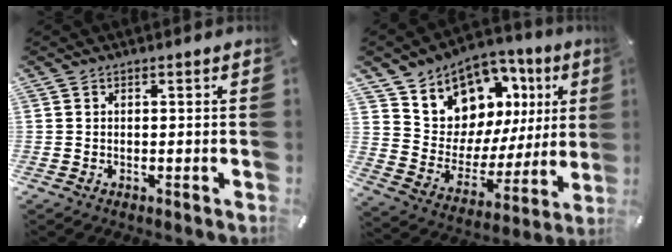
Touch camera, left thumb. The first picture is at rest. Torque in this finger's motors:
{"motor_torque": [2.30, 2.29, 1.30, -1.28, 0.15]}